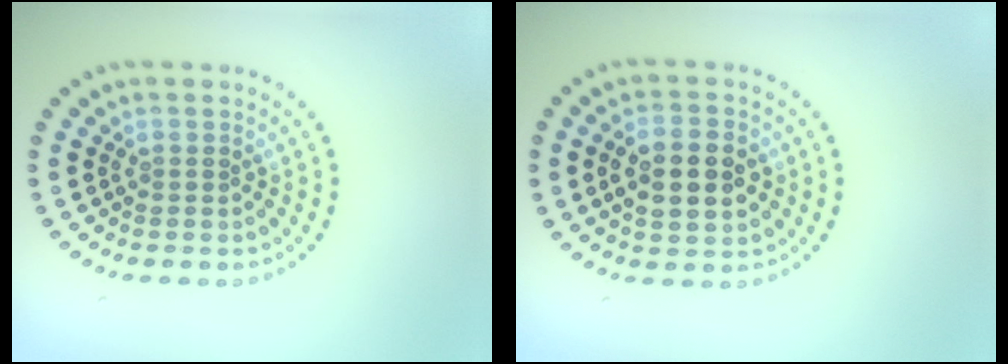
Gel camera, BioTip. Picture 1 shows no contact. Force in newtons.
{"total": 4.6, "press": 4.6, "slide": 0.2}